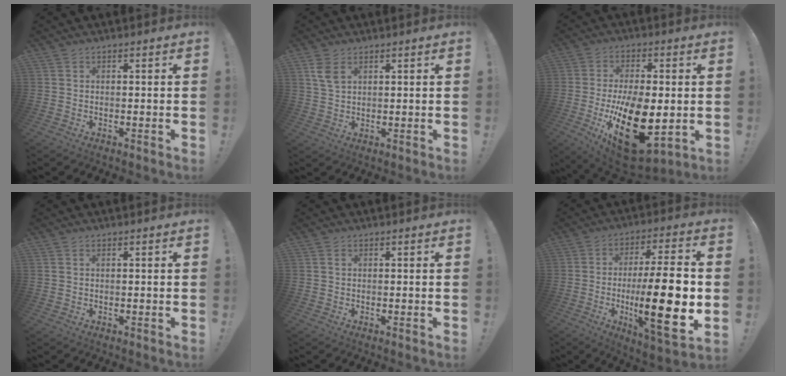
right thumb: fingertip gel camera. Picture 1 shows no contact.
{"total": 5.2, "force": [2.6, 2.9, 3.5], "torque": [-0.055, -0.010, 0.048]}
{"total": 23.4, "force": [-4.4, 12.3, 19.5], "torque": [-0.317, -0.004, -0.052]}
{"total": 0.7, "force": [0.4, 0.4, 0.5], "torque": [-0.013, 0.003, 0.009]}
{"total": 0.7, "force": [0.3, 0.5, 0.4], "torque": [0.000, -0.002, 0.005]}
{"total": 23.4, "force": [-3.3, 5.6, 22.5], "torque": [-0.365, -0.006, -0.051]}